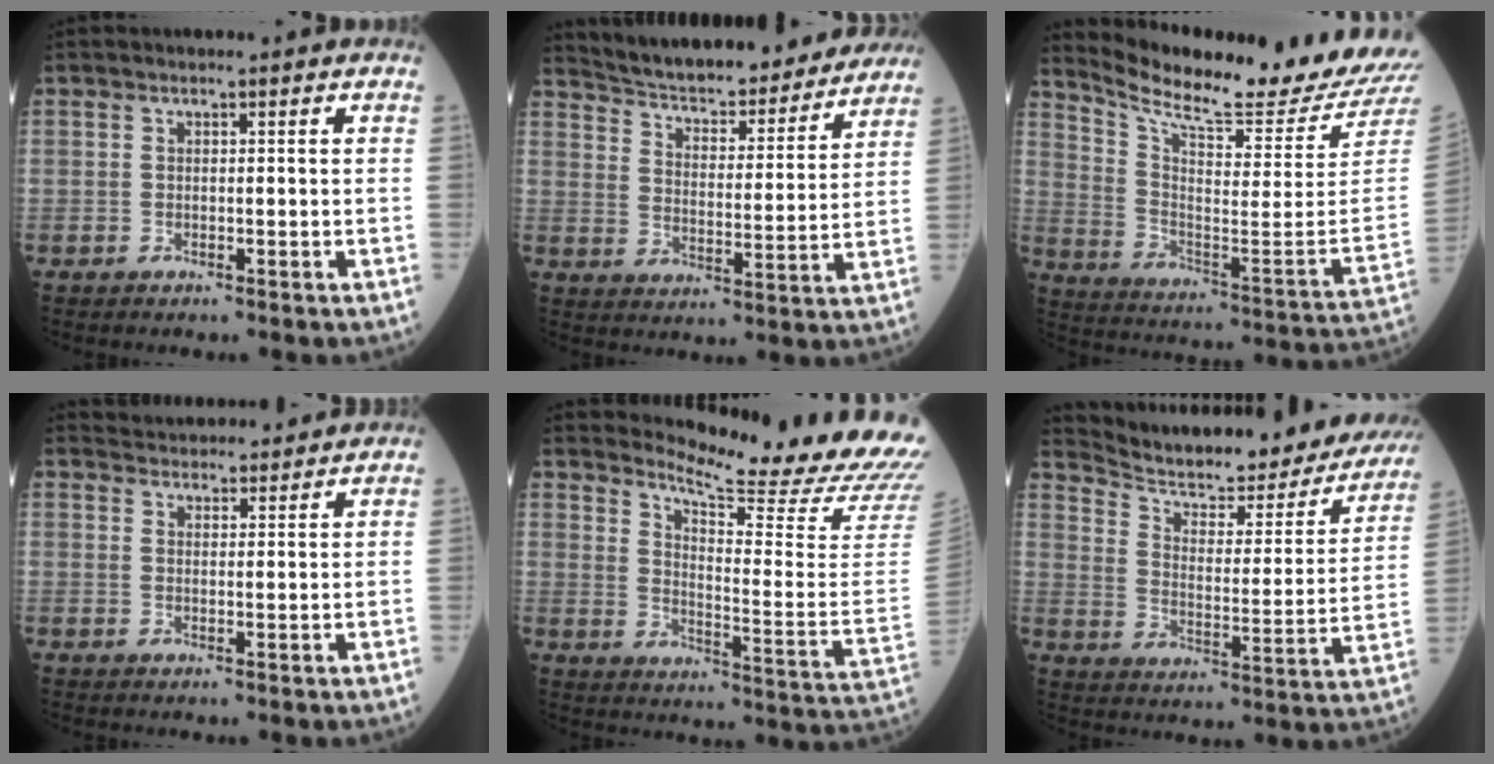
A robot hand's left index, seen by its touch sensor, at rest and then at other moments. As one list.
[{"total": 21.4, "force": [19.9, 4.0, 6.9], "torque": [-0.099, -0.016, 0.271]}, {"total": 22.3, "force": [21.0, -0.5, 7.5], "torque": [-0.149, -0.115, 0.295]}, {"total": 10.0, "force": [9.7, 1.8, 1.6], "torque": [-0.014, 0.021, 0.124]}, {"total": 20.9, "force": [19.6, -0.8, 7.3], "torque": [-0.127, -0.140, 0.240]}, {"total": 26.2, "force": [23.6, 5.3, 10.2], "torque": [-0.151, -0.068, 0.301]}]